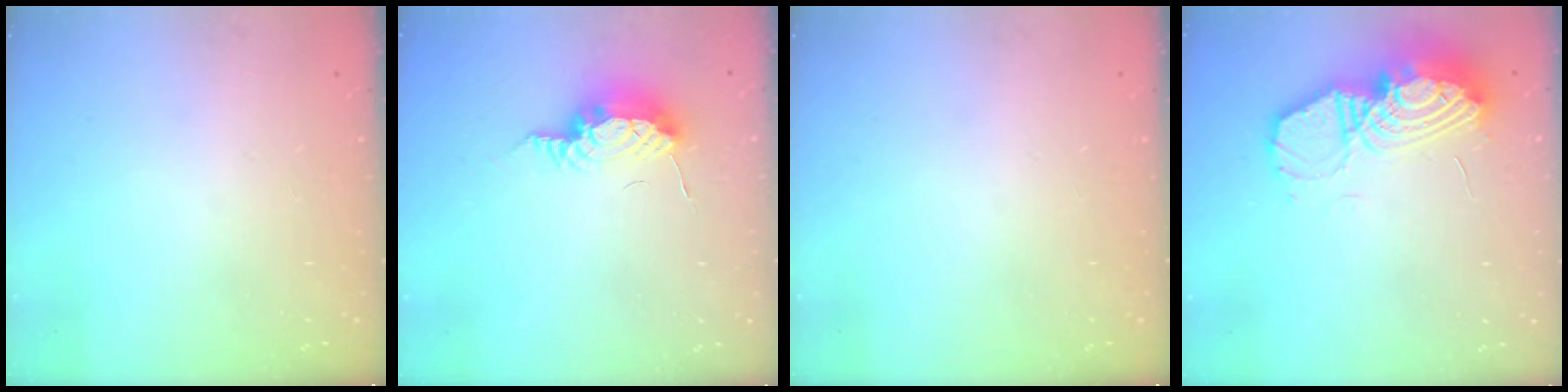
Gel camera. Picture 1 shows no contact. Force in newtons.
{"total": 8.3, "press": 8.2, "slide": 1.5}
{"total": 0.0}
{"total": 17.8, "press": 17.7, "slide": 1.8}